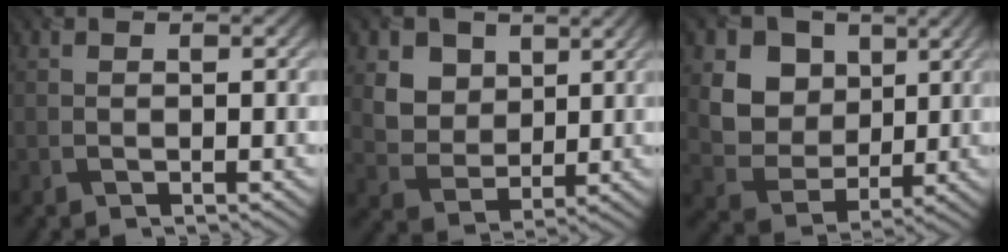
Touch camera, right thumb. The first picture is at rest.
{"total": 7.8, "force": [4.0, 5.8, 3.3], "torque": [-0.113, -0.022, 0.094]}
{"total": 10.1, "force": [4.3, 8.1, 4.4], "torque": [-0.130, -0.016, 0.104]}